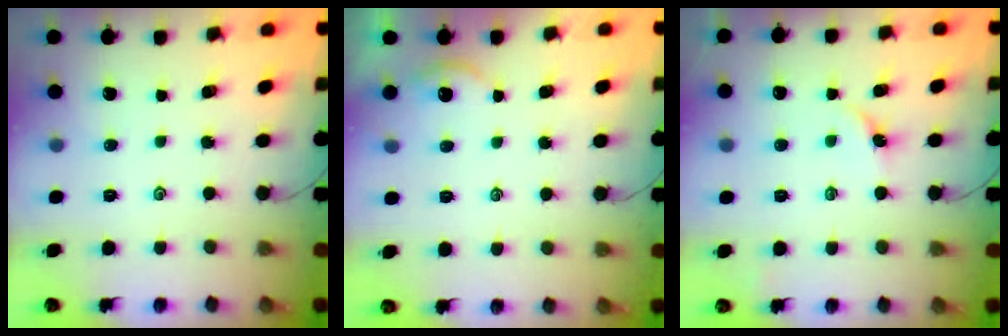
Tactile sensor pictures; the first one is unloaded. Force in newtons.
{"total": 2.2, "press": 2.2, "slide": 0.3}
{"total": 2.7, "press": 2.6, "slide": 0.6}